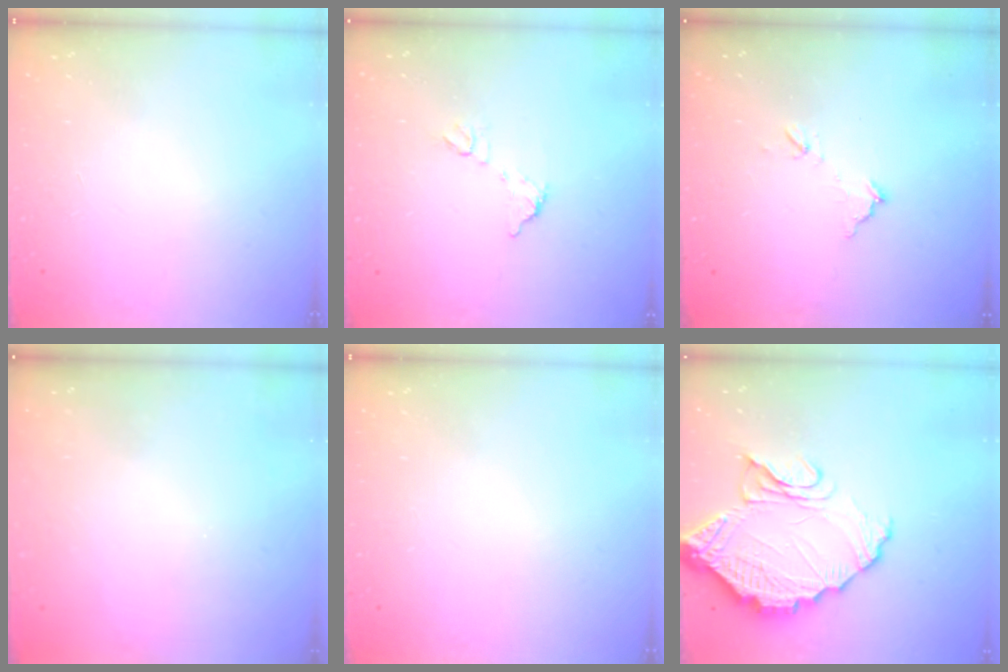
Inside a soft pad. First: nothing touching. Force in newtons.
{"total": 6.5, "press": 6.5, "slide": 0.2}
{"total": 7.0, "press": 7.0, "slide": 0.3}
{"total": 3.2, "press": 3.2, "slide": 0.1}
{"total": 0.0}
{"total": 13.9, "press": 13.9, "slide": 1.2}